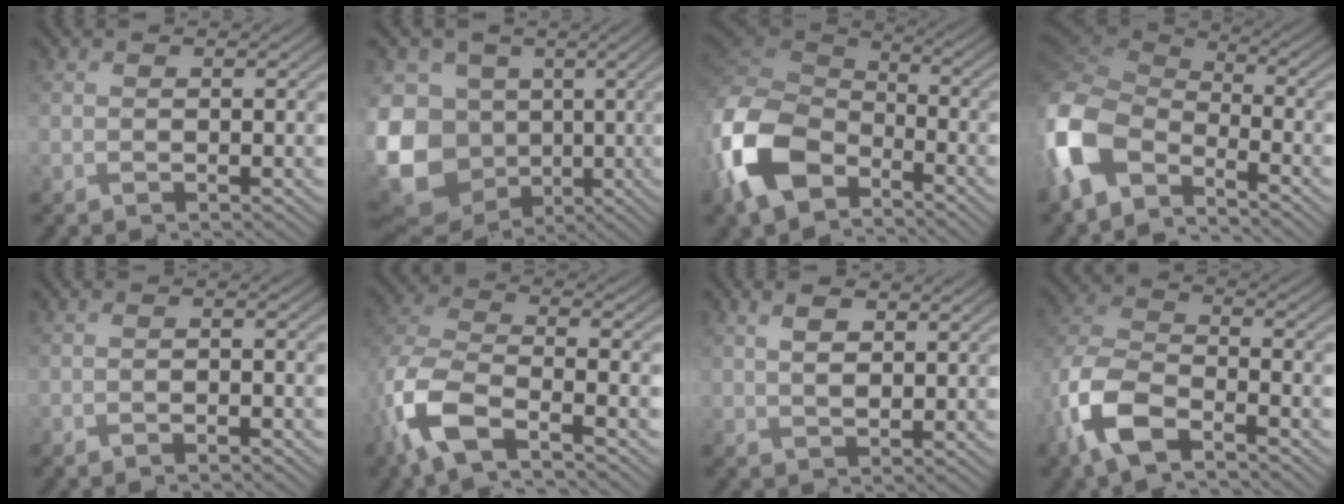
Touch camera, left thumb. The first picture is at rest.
{"total": 18.2, "force": [-2.6, 15.4, 9.4], "torque": [-0.271, -0.022, -0.065]}
{"total": 12.3, "force": [-6.5, 7.3, 7.5], "torque": [-0.200, -0.023, -0.143]}
{"total": 12.0, "force": [-6.8, 6.1, 7.7], "torque": [-0.202, -0.017, -0.150]}
{"total": 2.0, "force": [-1.1, 0.4, 1.6], "torque": [-0.028, 0.002, -0.020]}
{"total": 9.4, "force": [-4.8, 3.7, 7.2], "torque": [-0.167, -0.007, -0.112]}
{"total": 3.1, "force": [1.4, 1.6, 2.3], "torque": [-0.048, 0.000, 0.028]}
{"total": 10.2, "force": [-5.6, 4.6, 7.2], "torque": [-0.169, -0.009, -0.130]}